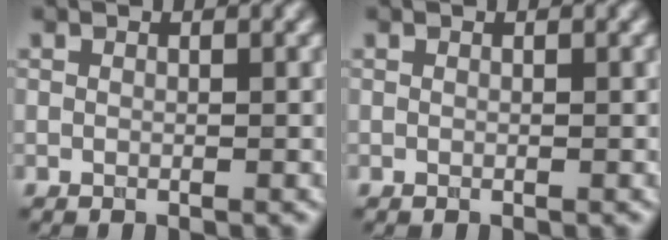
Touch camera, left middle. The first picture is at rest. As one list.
[{"total": 0.0}]